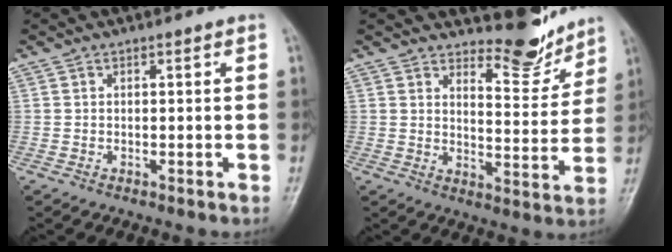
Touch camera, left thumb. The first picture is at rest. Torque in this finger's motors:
{"motor_torque": [0.10, -0.17, -0.14, -0.22, 0.14]}